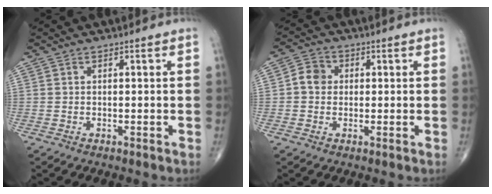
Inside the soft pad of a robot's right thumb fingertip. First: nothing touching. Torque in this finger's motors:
{"motor_torque": [-0.34, 0.37, 0.13, -0.08, 0.03]}